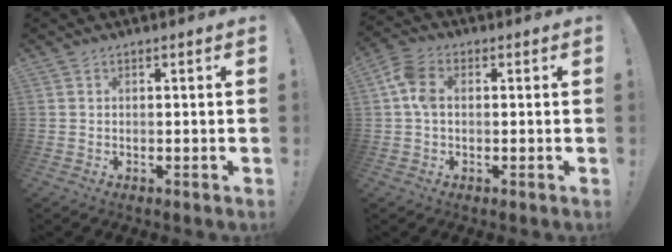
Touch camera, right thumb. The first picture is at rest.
{"total": 7.4, "force": [0.8, 4.8, 5.5], "torque": [-0.110, 0.013, 0.019]}